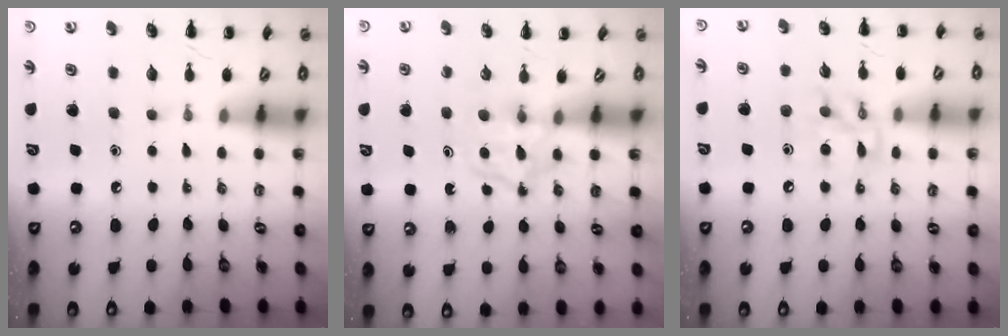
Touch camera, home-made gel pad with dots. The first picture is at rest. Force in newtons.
{"total": 4.6, "press": 4.4, "slide": 1.3}
{"total": 10.0, "press": 9.9, "slide": 1.1}